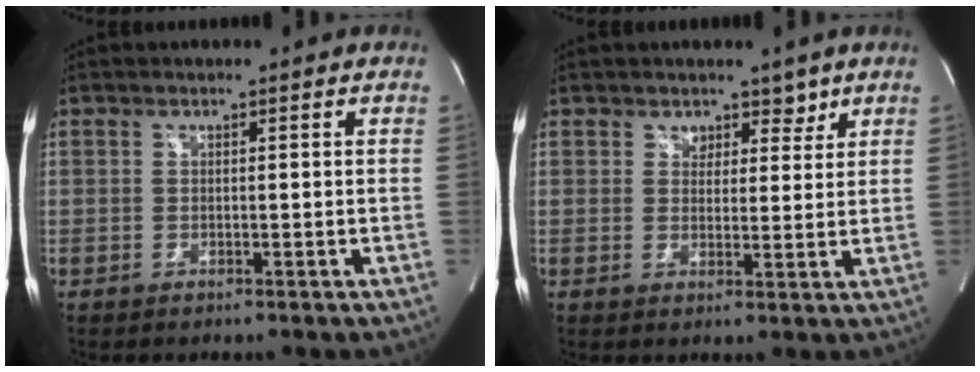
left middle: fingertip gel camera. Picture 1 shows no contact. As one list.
[{"total": 3.4, "force": [2.4, 2.3, 0.7], "torque": [0.002, 0.001, 0.035]}]